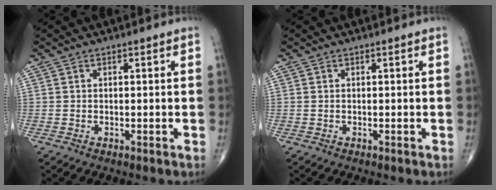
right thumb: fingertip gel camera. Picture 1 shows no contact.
{"total": 0.0}